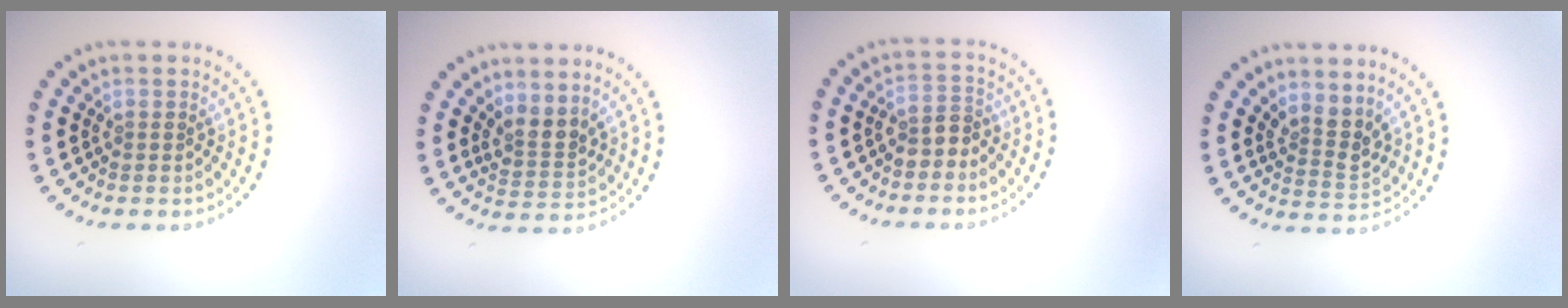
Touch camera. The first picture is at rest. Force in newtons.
{"total": 2.5, "press": 1.8, "slide": 1.8}
{"total": 2.1, "press": 2.0, "slide": 0.9}
{"total": 2.6, "press": 1.9, "slide": 1.7}